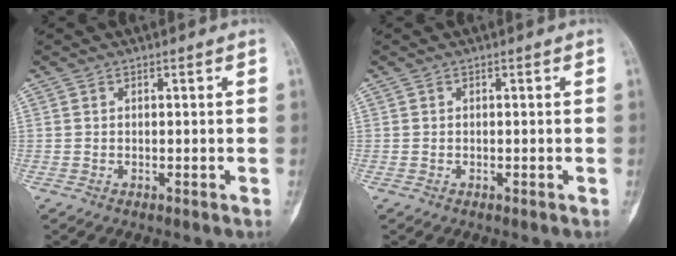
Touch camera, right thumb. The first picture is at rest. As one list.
[{"total": 0.0}]